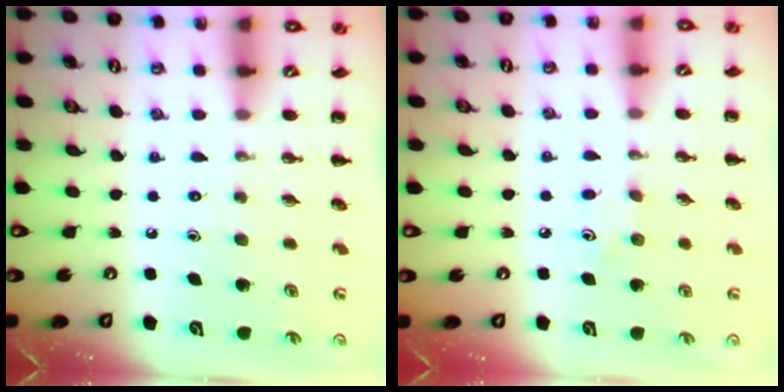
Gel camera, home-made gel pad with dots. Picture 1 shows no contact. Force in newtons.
{"total": 2.6, "press": 2.4, "slide": 0.9}